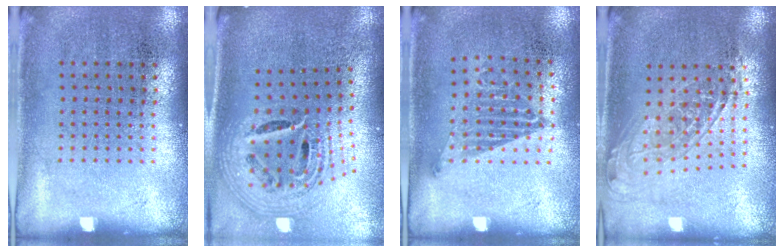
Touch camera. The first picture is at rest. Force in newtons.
{"total": 2.3, "press": 1.6, "slide": 1.7}
{"total": 1.0, "press": 0.8, "slide": 0.6}
{"total": 1.7, "press": 1.3, "slide": 1.0}